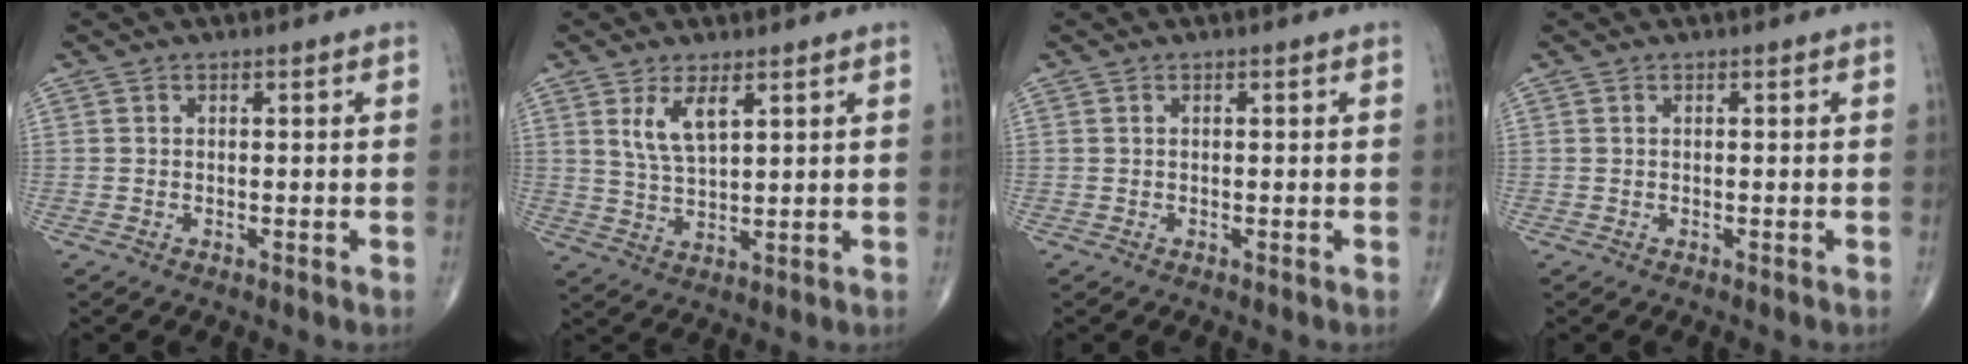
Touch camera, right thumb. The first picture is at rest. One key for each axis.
{"total": 6.0, "fx": 2.9, "fy": 2.3, "fz": 4.7, "tx": -0.088, "ty": -0.017, "tz": 0.063}
{"total": 0.0}
{"total": 0.0}